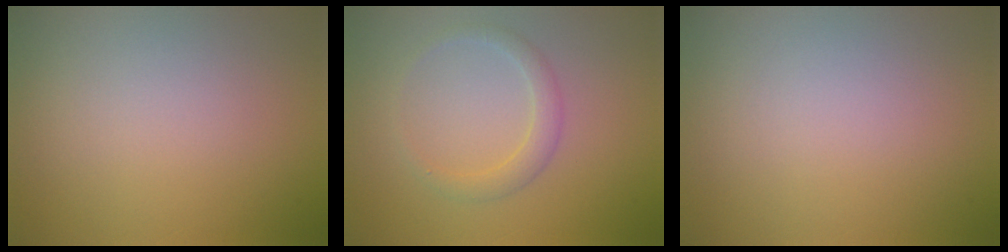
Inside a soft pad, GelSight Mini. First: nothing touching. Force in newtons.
{"total": 1.8, "press": 1.8, "slide": 0.0}
{"total": 0.0}